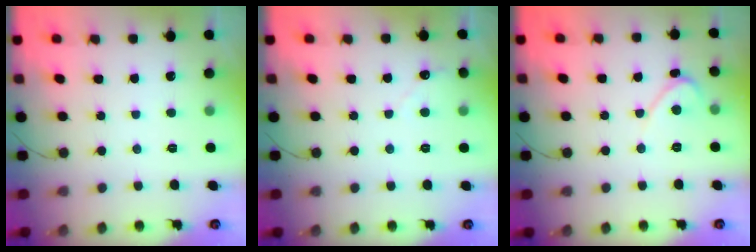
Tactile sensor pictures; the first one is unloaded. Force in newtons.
{"total": 2.7, "press": 2.7, "slide": 0.3}
{"total": 2.5, "press": 2.5, "slide": 0.2}